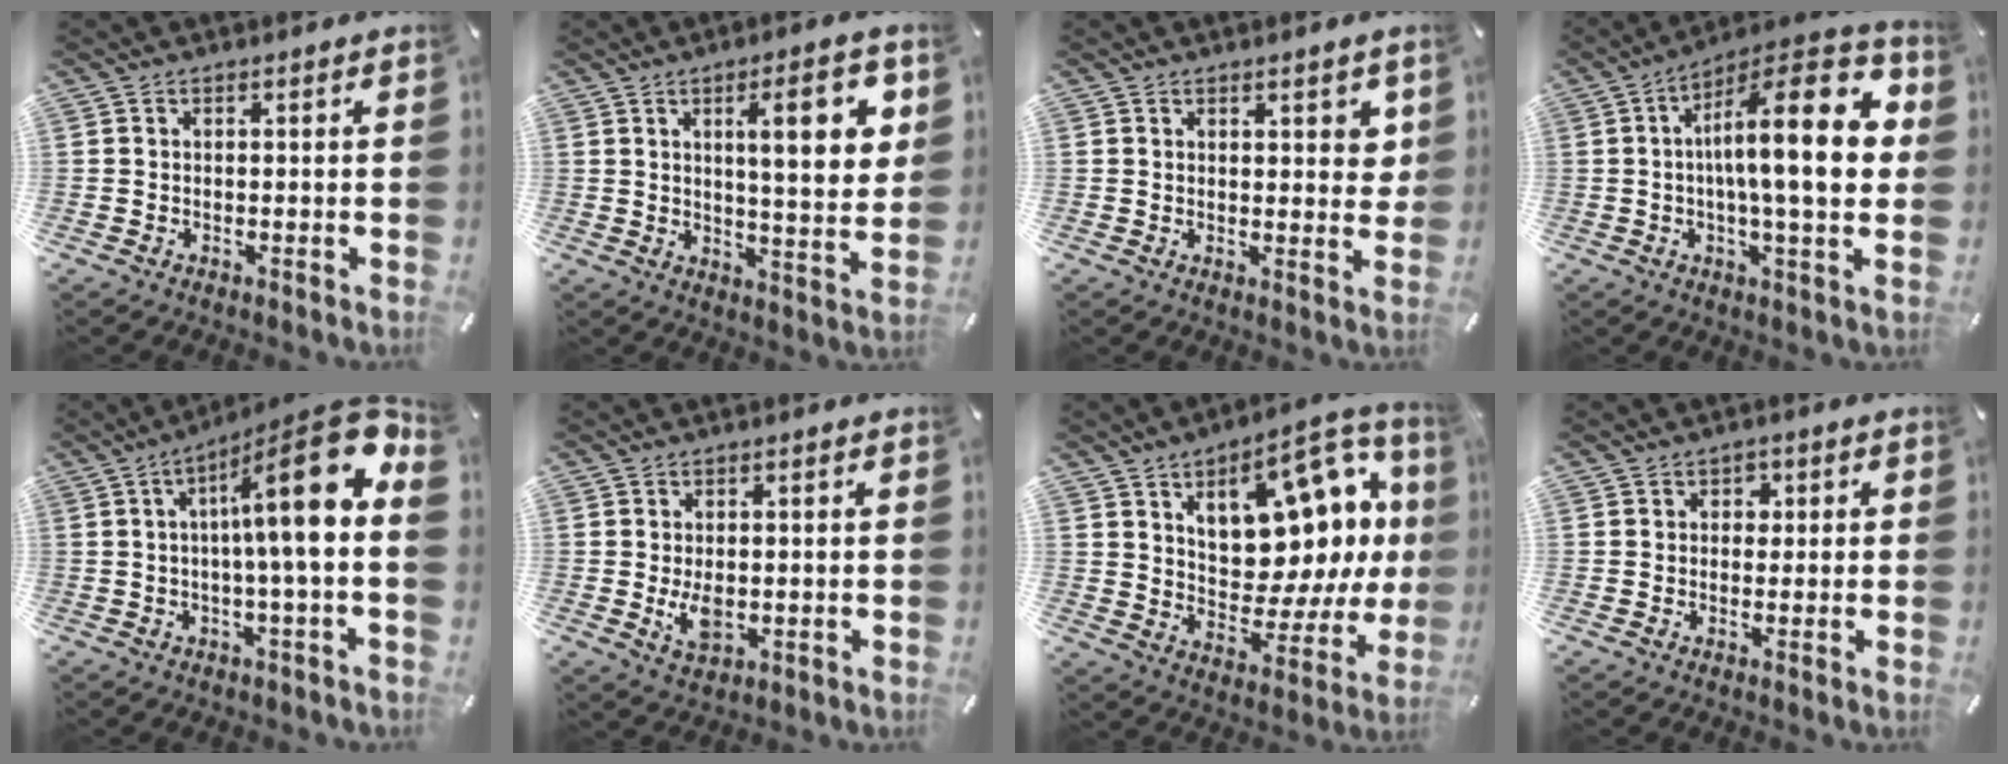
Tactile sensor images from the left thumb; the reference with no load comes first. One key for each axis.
{"total": 14.2, "fx": 5.1, "fy": 3.6, "fz": 12.8, "tx": -0.179, "ty": -0.015, "tz": 0.071}
{"total": 4.0, "fx": 2.2, "fy": 2.2, "fz": 2.5, "tx": -0.020, "ty": -0.009, "tz": 0.033}
{"total": 20.4, "fx": 2.7, "fy": 5.5, "fz": 19.4, "tx": -0.295, "ty": -0.016, "tz": 0.031}
{"total": 17.7, "fx": 4.2, "fy": 1.6, "fz": 17.1, "tx": -0.253, "ty": -0.048, "tz": 0.046}
{"total": 6.4, "fx": -0.8, "fy": 3.9, "fz": 5.0, "tx": -0.111, "ty": -0.009, "tz": -0.016}
{"total": 18.7, "fx": 8.6, "fy": 10.8, "fz": 12.5, "tx": -0.159, "ty": -0.067, "tz": 0.145}
{"total": 2.1, "fx": 0.1, "fy": 1.9, "fz": 0.9, "tx": -0.005, "ty": 0.001, "tz": -0.007}